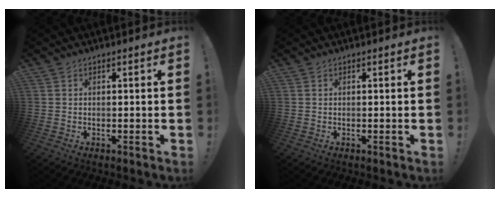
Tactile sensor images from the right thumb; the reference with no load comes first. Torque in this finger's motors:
{"motor_torque": [-0.04, 0.04, 0.40, -0.17, -0.01]}